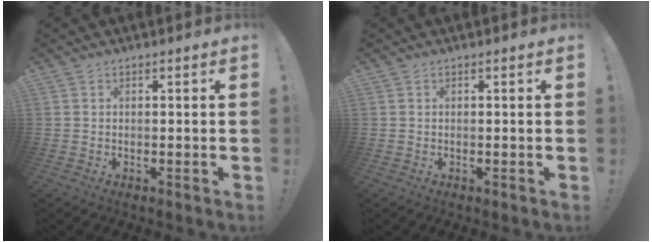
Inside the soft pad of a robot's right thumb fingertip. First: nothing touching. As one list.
[{"total": 0.0}]